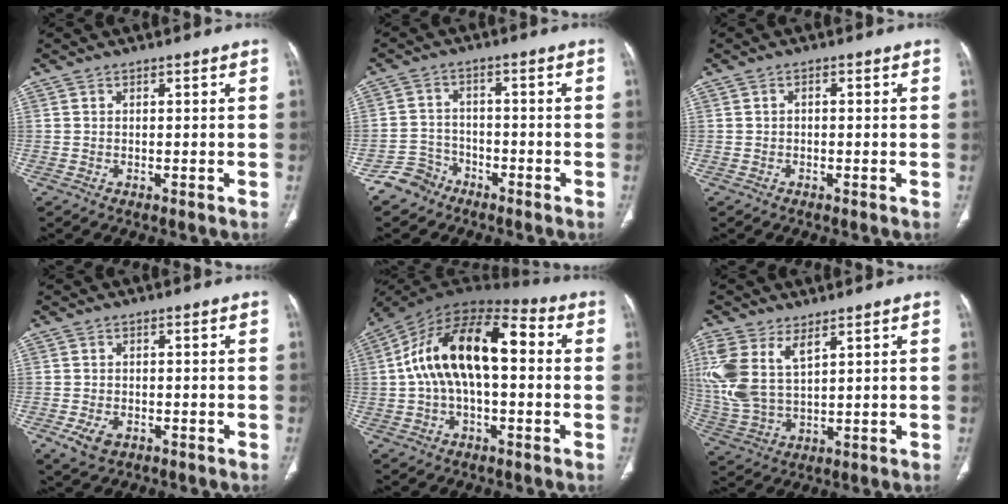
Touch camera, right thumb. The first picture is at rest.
{"total": 5.1, "force": [-3.7, 3.4, -0.3], "torque": [0.026, 0.031, -0.076]}
{"total": 0.8, "force": [0.0, 0.6, 0.5], "torque": [-0.006, 0.002, -0.003]}
{"total": 4.2, "force": [-1.8, 2.7, 2.7], "torque": [-0.054, 0.001, -0.025]}
{"total": 19.5, "force": [1.7, 10.1, 16.6], "torque": [-0.287, 0.048, 0.018]}
{"total": 13.0, "force": [5.5, 6.8, 9.6], "torque": [-0.228, -0.008, 0.126]}